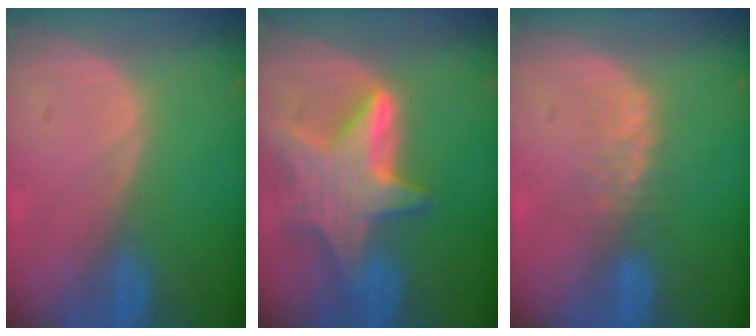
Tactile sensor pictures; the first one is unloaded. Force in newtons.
{"total": 9.0, "press": 9.0, "slide": 0.7}
{"total": 2.7, "press": 2.7, "slide": 0.6}